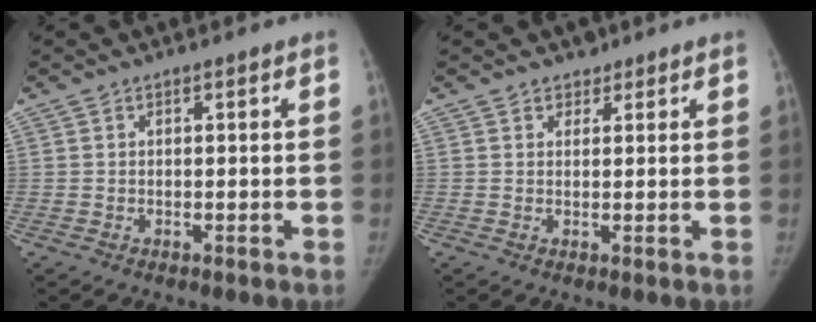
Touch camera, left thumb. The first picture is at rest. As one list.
[{"total": 1.7, "force": [1.3, 1.1, -0.1], "torque": [0.014, -0.006, 0.016]}]